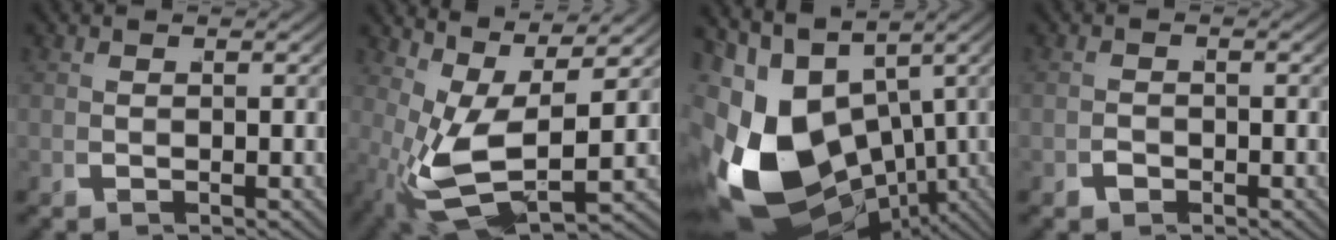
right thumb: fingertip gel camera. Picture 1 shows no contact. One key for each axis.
{"total": 8.7, "fx": 0.5, "fy": 4.5, "fz": 7.4, "tx": -0.160, "ty": -0.040, "tz": 0.029}
{"total": 16.1, "fx": -3.8, "fy": 10.5, "fz": 11.7, "tx": -0.230, "ty": -0.057, "tz": -0.030}
{"total": 0.7, "fx": -0.7, "fy": 0.2, "fz": 0.0, "tx": -0.002, "ty": 0.000, "tz": -0.017}